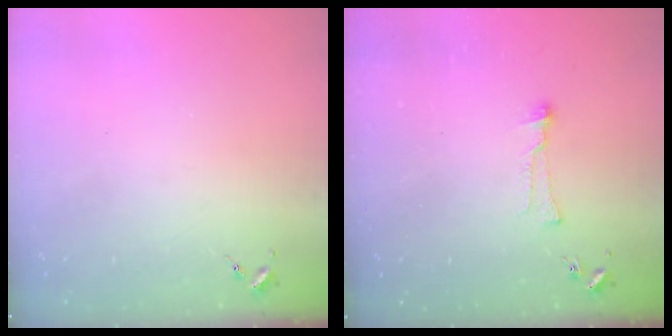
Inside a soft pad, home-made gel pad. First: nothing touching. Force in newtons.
{"total": 5.2, "press": 5.1, "slide": 0.4}